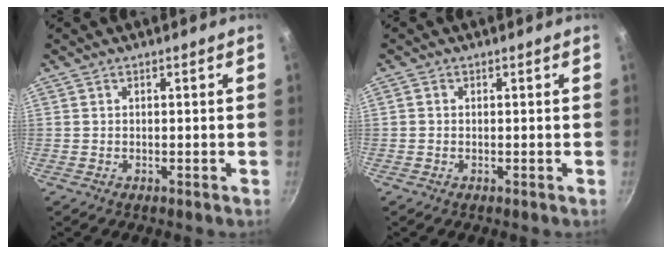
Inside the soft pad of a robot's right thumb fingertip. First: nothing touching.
{"total": 0.6, "force": [-0.1, 0.6, 0.2], "torque": [-0.003, 0.002, -0.003]}